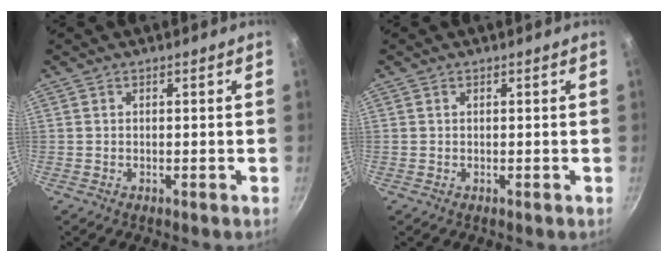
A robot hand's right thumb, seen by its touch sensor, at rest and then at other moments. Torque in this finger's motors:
{"motor_torque": [0.27, 0.07, -0.01, 0.57, 0.04]}